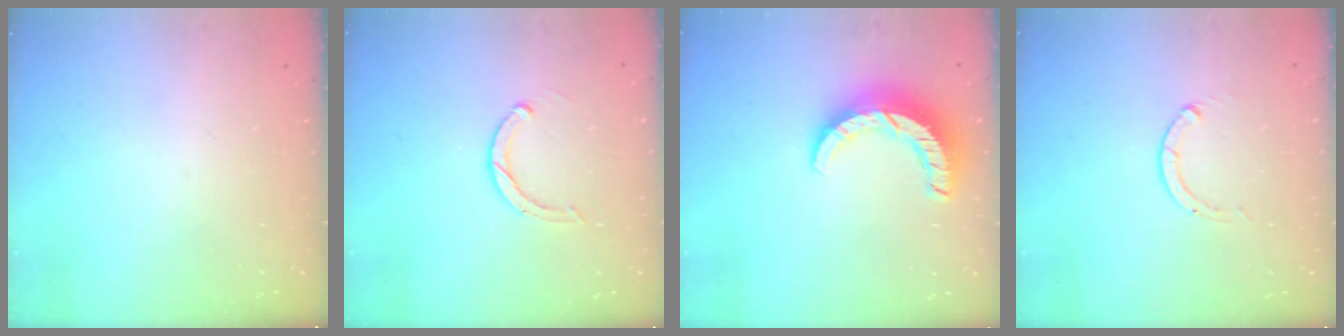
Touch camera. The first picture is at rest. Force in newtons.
{"total": 3.0, "press": 2.9, "slide": 0.5}
{"total": 12.8, "press": 12.8, "slide": 0.7}
{"total": 0.0}